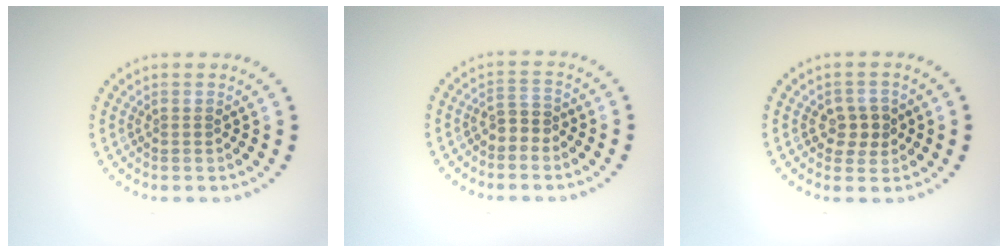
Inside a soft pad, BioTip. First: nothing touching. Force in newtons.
{"total": 1.7, "press": 1.5, "slide": 0.8}
{"total": 2.4, "press": 2.3, "slide": 0.8}